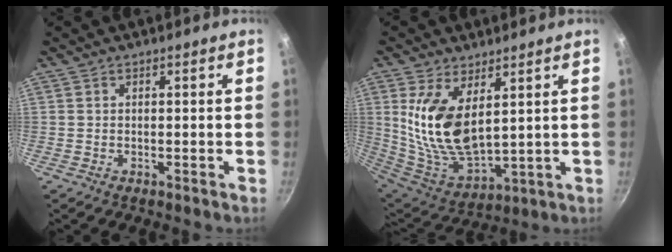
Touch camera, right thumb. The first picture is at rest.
{"total": 15.0, "force": [4.5, 7.5, 12.2], "torque": [-0.235, -0.046, 0.102]}